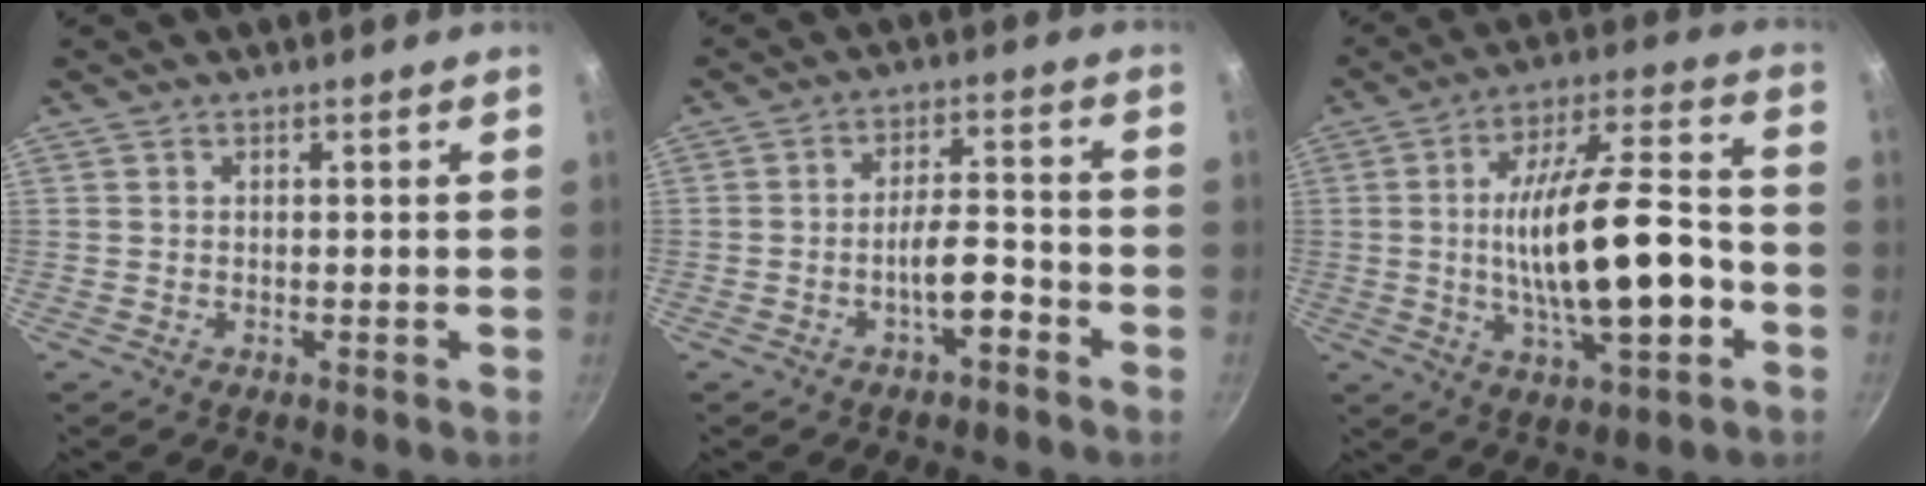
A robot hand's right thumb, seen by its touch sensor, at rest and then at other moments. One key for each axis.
{"total": 6.2, "fx": -3.2, "fy": 2.0, "fz": 4.9, "tx": -0.074, "ty": 0.035, "tz": -0.050}
{"total": 20.1, "fx": -3.5, "fy": 7.1, "fz": 18.5, "tx": -0.290, "ty": 0.039, "tz": -0.052}